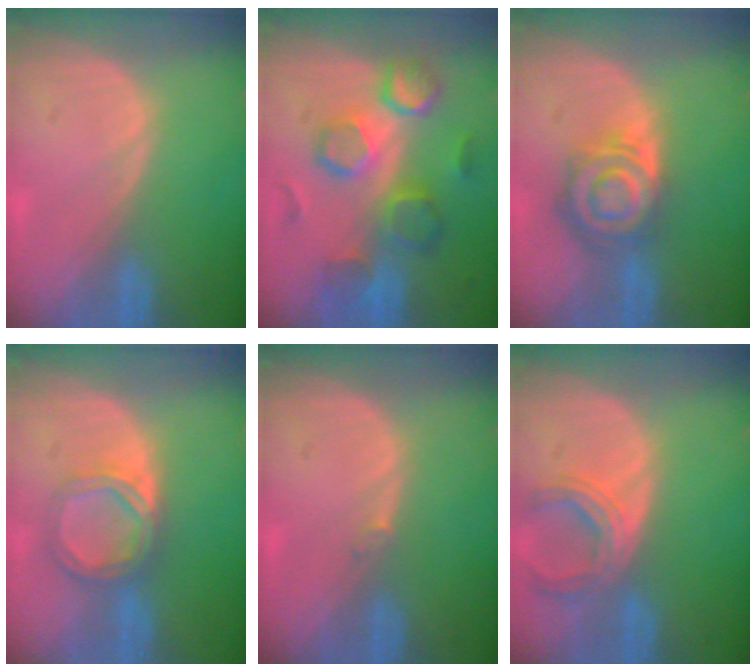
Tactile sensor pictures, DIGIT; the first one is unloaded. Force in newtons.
{"total": 9.4, "press": 9.1, "slide": 2.5}
{"total": 8.0, "press": 7.1, "slide": 3.7}
{"total": 5.6, "press": 5.3, "slide": 1.9}
{"total": 0.5, "press": 0.5, "slide": 0.1}
{"total": 5.9, "press": 5.5, "slide": 2.2}